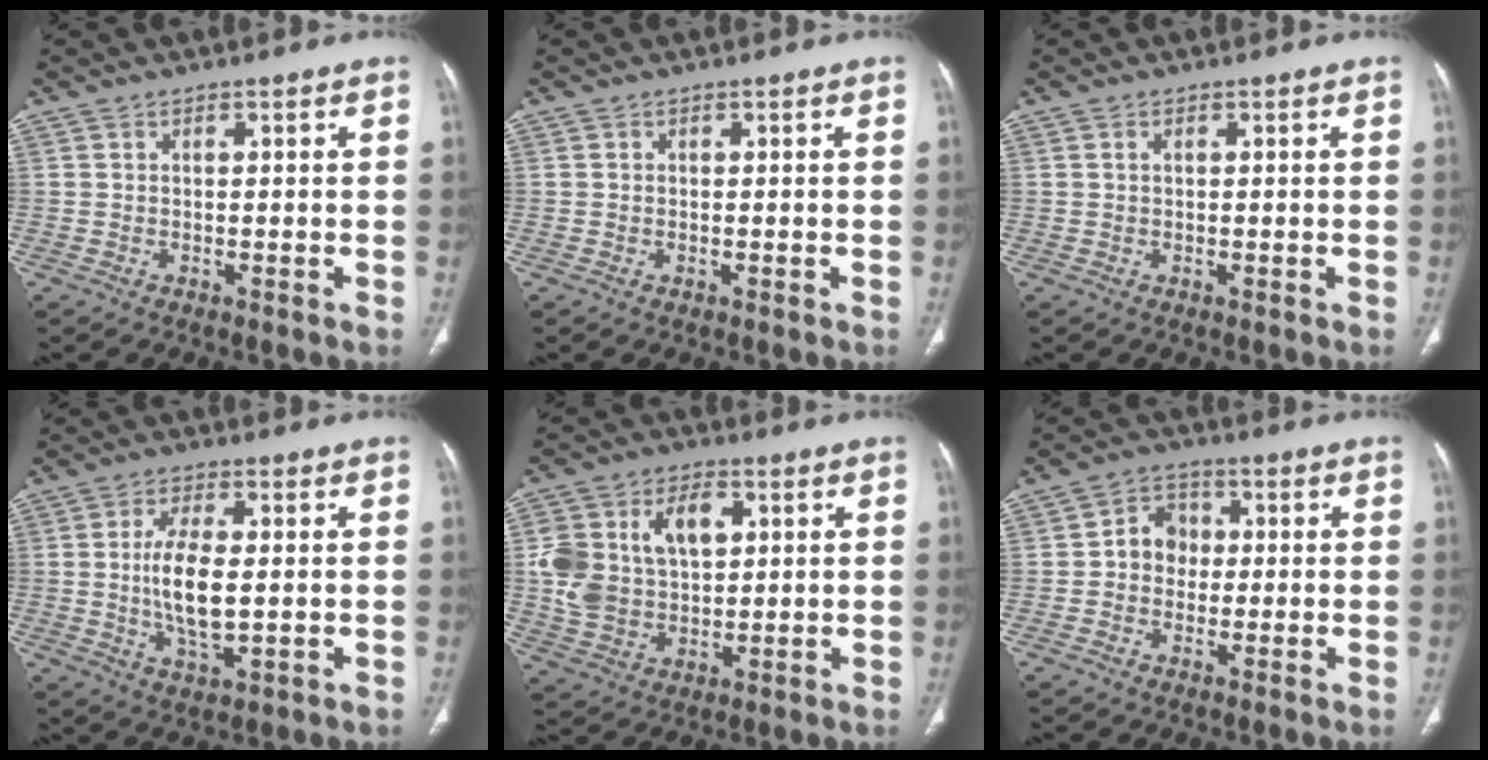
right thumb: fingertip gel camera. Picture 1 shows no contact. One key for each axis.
{"total": 0.0}
{"total": 0.6, "fx": 0.2, "fy": 0.3, "fz": 0.4, "tx": -0.011, "ty": 0.003, "tz": 0.003}
{"total": 9.8, "fx": 0.0, "fy": 4.1, "fz": 8.9, "tx": -0.171, "ty": -0.011, "tz": 0.002}
{"total": 15.2, "fx": 3.3, "fy": 10.3, "fz": 10.7, "tx": -0.176, "ty": 0.009, "tz": 0.067}
{"total": 6.1, "fx": 0.0, "fy": 5.3, "fz": 3.1, "tx": -0.024, "ty": 0.017, "tz": -0.012}